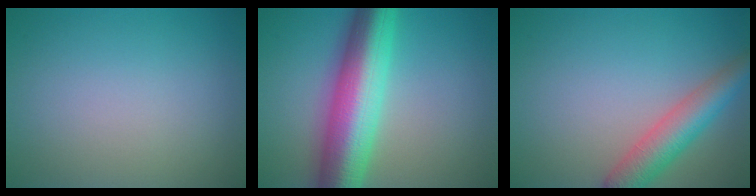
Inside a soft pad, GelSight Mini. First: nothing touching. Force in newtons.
{"total": 10.7, "press": 10.7, "slide": 0.1}
{"total": 4.9, "press": 4.9, "slide": 0.2}